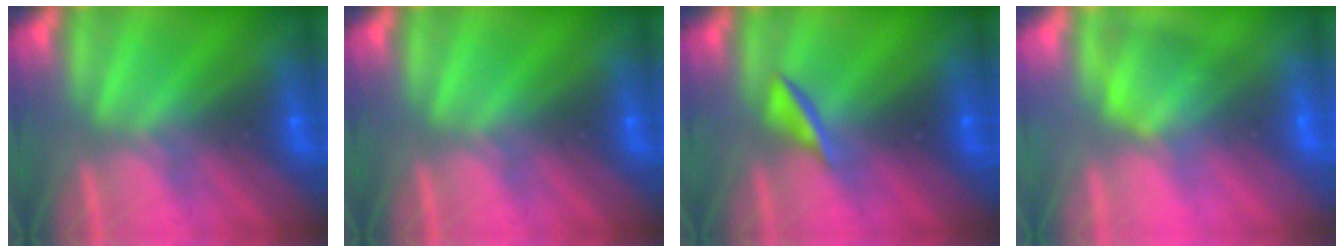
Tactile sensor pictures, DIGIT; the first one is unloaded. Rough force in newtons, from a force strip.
{"total": 0.0}
{"total": 2.1}
{"total": 2.6}